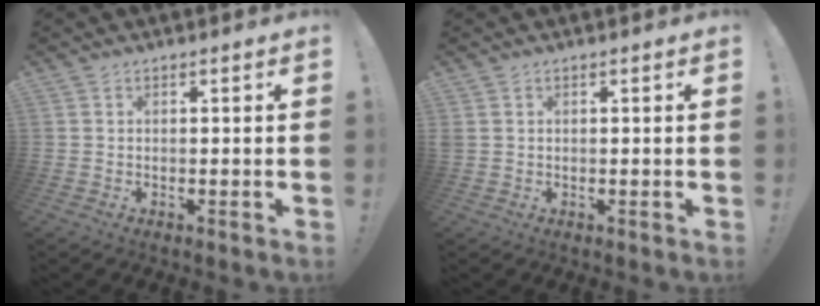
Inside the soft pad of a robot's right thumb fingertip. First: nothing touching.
{"total": 0.9, "force": [0.3, 0.8, 0.3], "torque": [-0.014, 0.006, 0.008]}